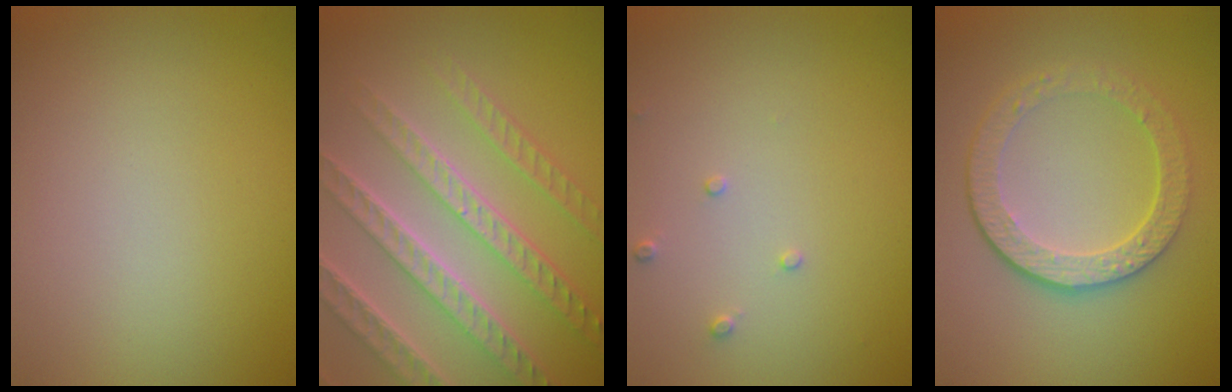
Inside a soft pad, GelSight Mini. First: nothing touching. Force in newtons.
{"total": 7.7, "press": 5.6, "slide": 5.2}
{"total": 0.8, "press": 0.8, "slide": 0.2}
{"total": 4.8, "press": 3.4, "slide": 3.3}